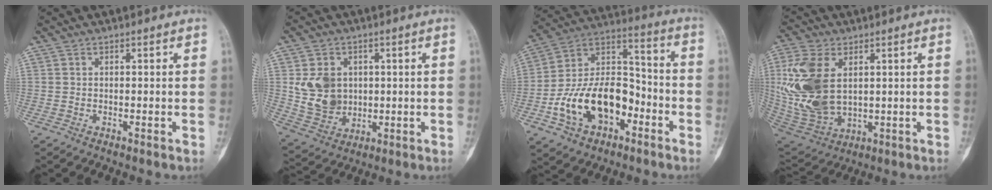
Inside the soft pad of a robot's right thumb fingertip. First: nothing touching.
{"total": 9.9, "force": [1.6, 8.1, 5.5], "torque": [-0.075, -0.011, 0.047]}
{"total": 19.3, "force": [-7.0, 12.2, 13.2], "torque": [-0.204, 0.068, -0.122]}
{"total": 17.6, "force": [3.1, 10.8, 13.5], "torque": [-0.288, -0.018, 0.075]}